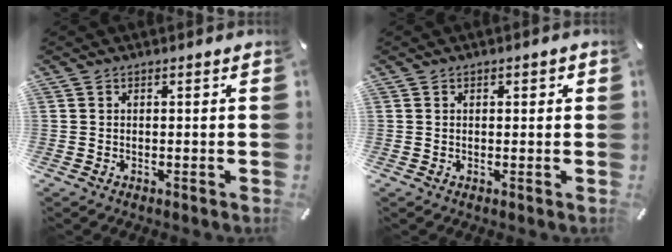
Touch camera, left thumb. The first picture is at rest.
{"total": 1.1, "force": [0.3, 0.7, 0.8], "torque": [-0.016, 0.006, 0.004]}